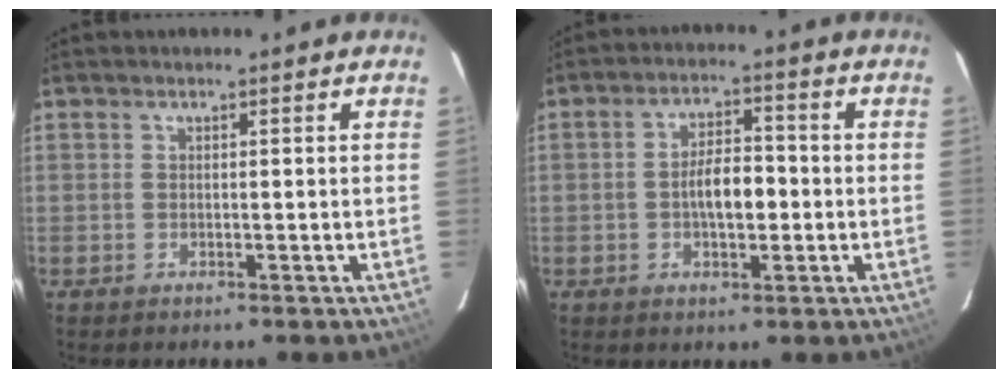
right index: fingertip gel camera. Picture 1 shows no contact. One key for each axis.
{"total": 6.6, "fx": -1.1, "fy": 2.9, "fz": 5.8, "tx": -0.105, "ty": 0.009, "tz": -0.014}